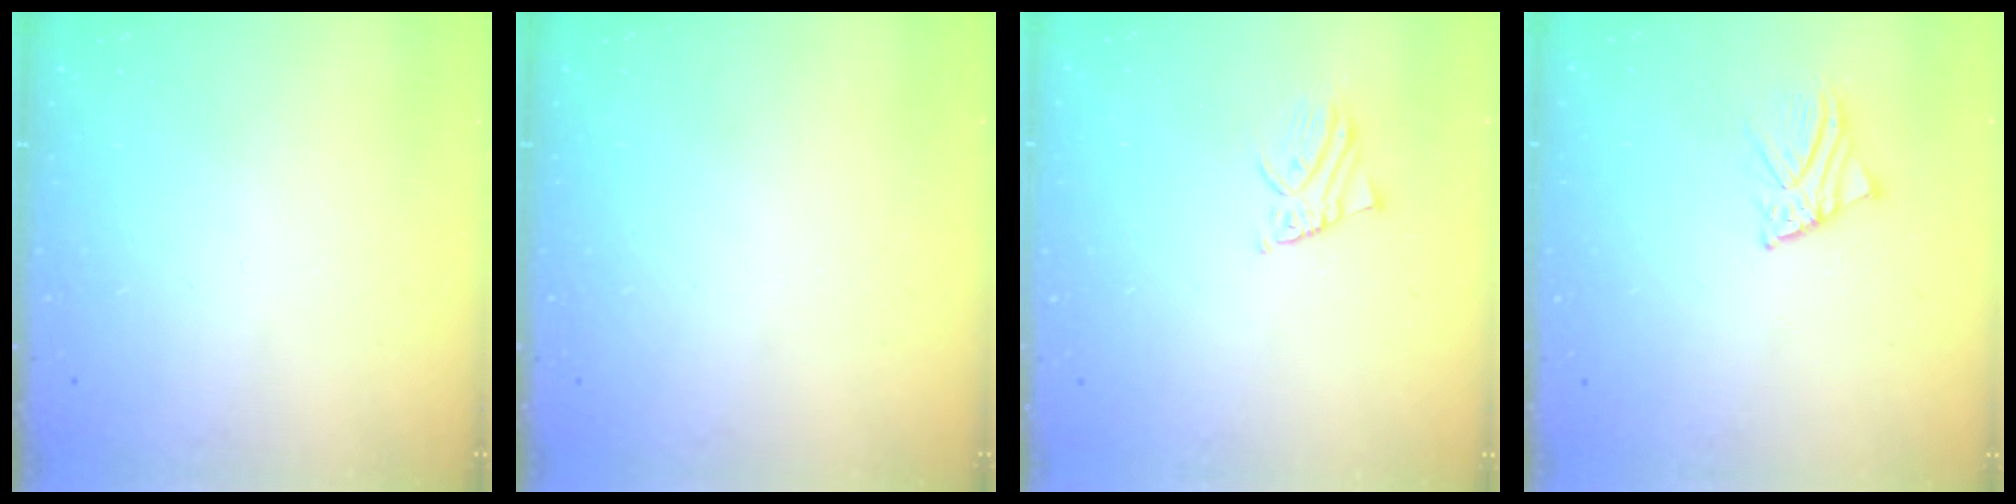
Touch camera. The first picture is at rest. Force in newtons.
{"total": 0.0}
{"total": 2.0, "press": 2.0, "slide": 0.2}
{"total": 2.3, "press": 2.3, "slide": 0.3}